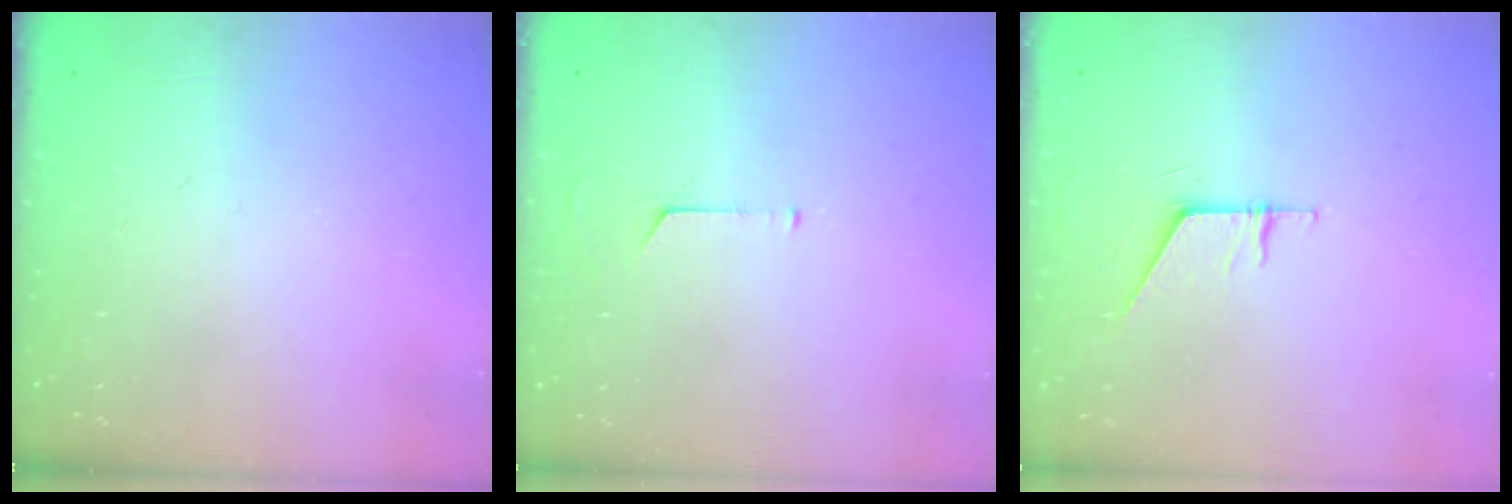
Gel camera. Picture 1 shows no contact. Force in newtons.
{"total": 3.8, "press": 3.8, "slide": 0.3}
{"total": 5.8, "press": 5.8, "slide": 0.6}